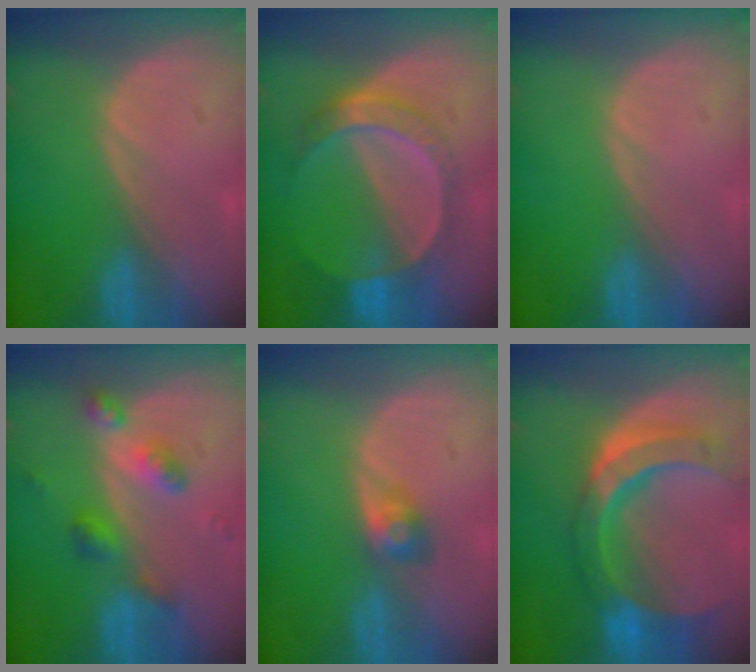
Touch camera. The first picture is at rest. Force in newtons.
{"total": 6.9, "press": 6.5, "slide": 2.4}
{"total": 0.0}
{"total": 6.2, "press": 5.5, "slide": 3.0}
{"total": 2.9, "press": 2.7, "slide": 1.1}
{"total": 11.4, "press": 9.6, "slide": 6.0}